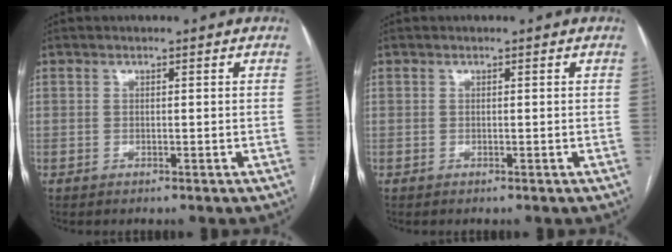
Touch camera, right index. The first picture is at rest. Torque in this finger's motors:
{"motor_torque": [0.00, 0.00, 0.00, 0.01]}